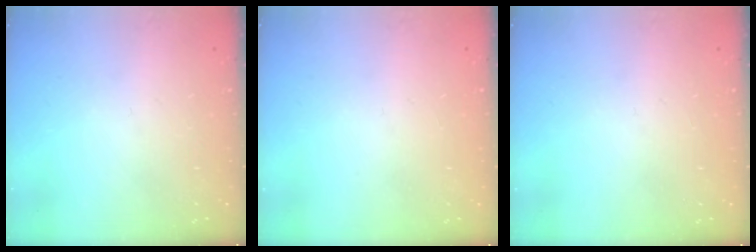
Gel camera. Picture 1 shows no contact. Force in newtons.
{"total": 0.0}
{"total": 0.0}